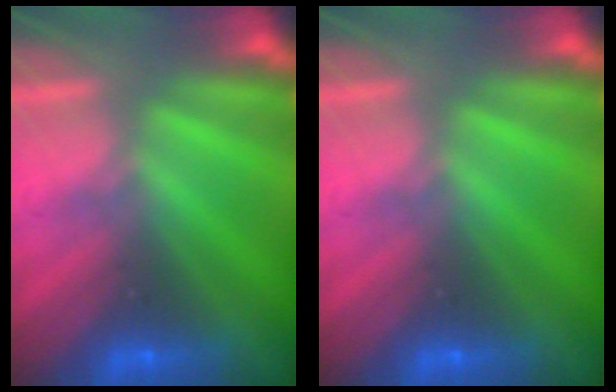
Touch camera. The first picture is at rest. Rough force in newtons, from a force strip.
{"total": 0.0}